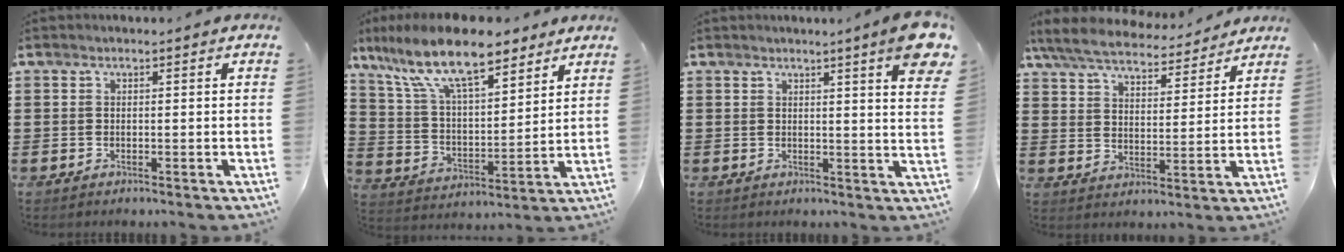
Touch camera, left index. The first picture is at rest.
{"total": 13.0, "force": [9.7, 3.4, 8.0], "torque": [-0.191, -0.033, 0.172]}
{"total": 6.3, "force": [4.3, -0.3, 4.6], "torque": [-0.075, -0.020, 0.070]}
{"total": 6.6, "force": [6.2, 0.9, 2.0], "torque": [-0.068, -0.035, 0.107]}